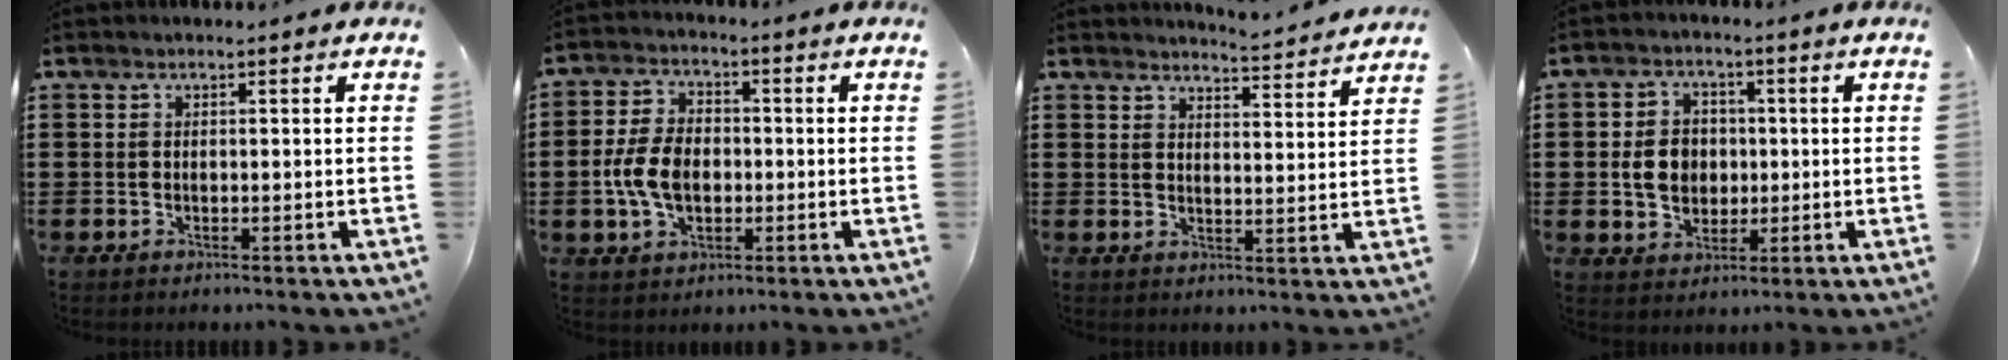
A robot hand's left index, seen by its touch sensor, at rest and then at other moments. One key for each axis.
{"total": 7.1, "fx": -1.1, "fy": 4.5, "fz": 5.3, "tx": -0.132, "ty": 0.001, "tz": -0.028}
{"total": 4.1, "fx": 4.0, "fy": -0.5, "fz": 0.5, "tx": -0.015, "ty": -0.029, "tz": 0.069}
{"total": 6.1, "fx": -0.1, "fy": 4.9, "fz": 3.6, "tx": -0.079, "ty": 0.008, "tz": -0.006}